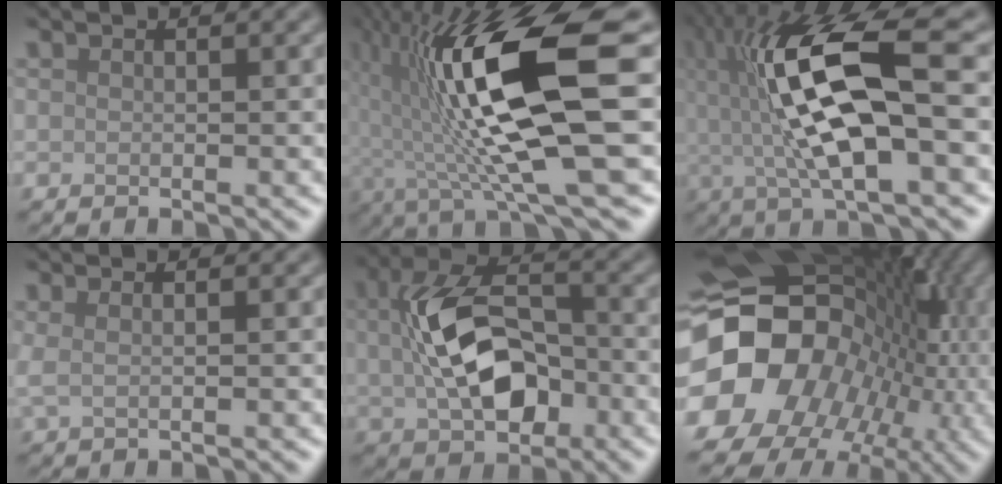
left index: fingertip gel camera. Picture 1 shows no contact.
{"total": 14.7, "force": [1.0, 3.6, 14.2], "torque": [-0.245, -0.003, 0.020]}
{"total": 12.2, "force": [1.7, 3.3, 11.6], "torque": [-0.221, 0.005, 0.033]}
{"total": 1.5, "force": [0.5, 0.5, 1.3], "torque": [-0.021, 0.003, 0.003]}
{"total": 9.1, "force": [-0.2, 5.5, 7.2], "torque": [-0.146, 0.001, -0.002]}
{"total": 20.6, "force": [-3.9, 16.9, 11.1], "torque": [-0.213, -0.034, -0.065]}